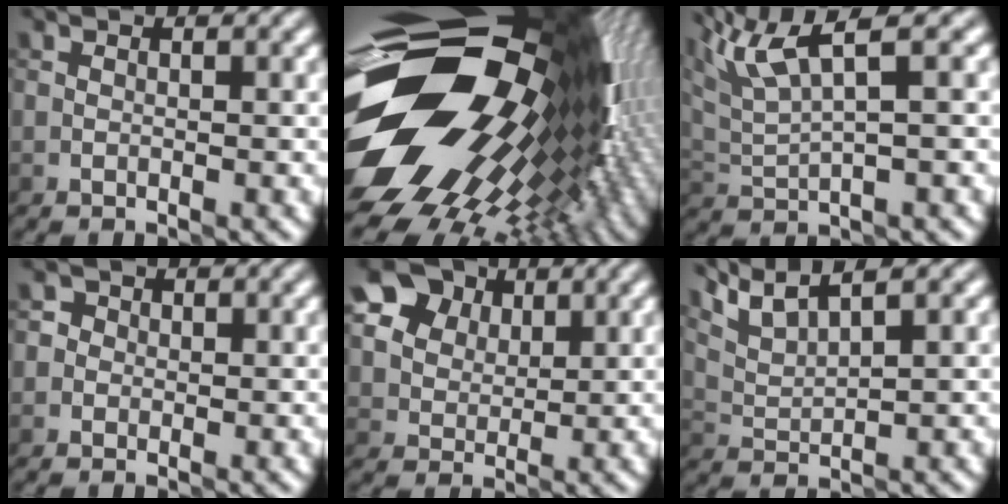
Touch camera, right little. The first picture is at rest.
{"total": 21.5, "force": [-1.5, 13.7, 16.5], "torque": [-0.295, -0.027, -0.026]}
{"total": 5.5, "force": [3.2, 0.9, 4.4], "torque": [-0.091, 0.019, 0.064]}
{"total": 2.3, "force": [0.8, 2.0, 0.8], "torque": [0.006, 0.009, -0.005]}
{"total": 8.5, "force": [4.5, 6.1, 3.9], "torque": [-0.096, 0.024, 0.075]}
{"total": 4.7, "force": [3.9, 0.6, 2.6], "torque": [-0.061, 0.015, 0.080]}